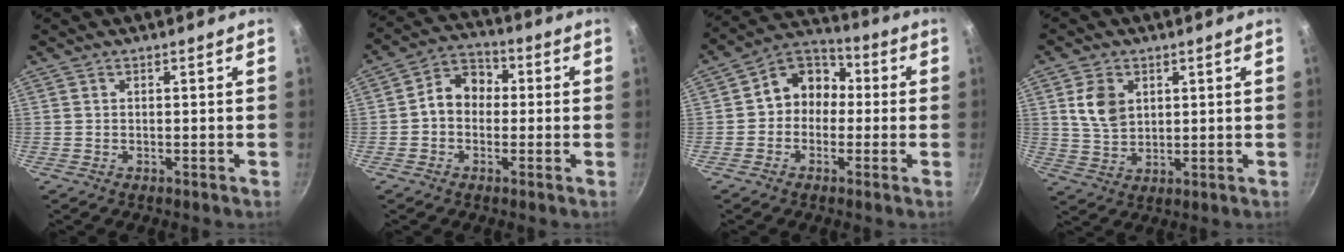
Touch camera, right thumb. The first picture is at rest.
{"total": 7.7, "force": [-0.1, 6.3, 4.5], "torque": [-0.036, 0.025, -0.022]}
{"total": 9.4, "force": [-0.2, 8.0, 5.0], "torque": [-0.028, 0.035, -0.029]}
{"total": 7.2, "force": [2.3, 5.1, 4.5], "torque": [-0.069, -0.012, 0.047]}